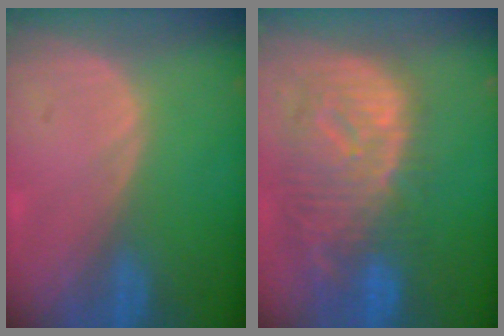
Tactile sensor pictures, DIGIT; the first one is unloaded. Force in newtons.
{"total": 12.5, "press": 10.8, "slide": 6.3}